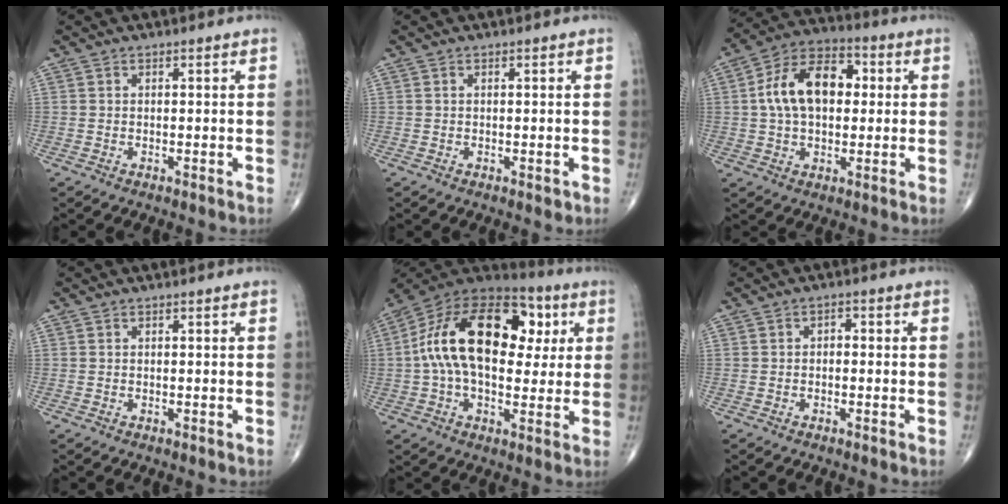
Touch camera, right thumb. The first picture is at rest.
{"total": 0.8, "force": [-0.1, 0.5, 0.7], "torque": [-0.010, -0.003, 0.001]}
{"total": 14.5, "force": [1.9, 9.1, 11.1], "torque": [-0.178, 0.027, 0.022]}
{"total": 0.0}
{"total": 23.9, "force": [4.1, 14.1, 18.9], "torque": [-0.309, 0.026, 0.055]}
{"total": 1.5, "force": [-0.2, 1.1, 1.0], "torque": [-0.007, 0.006, -0.008]}